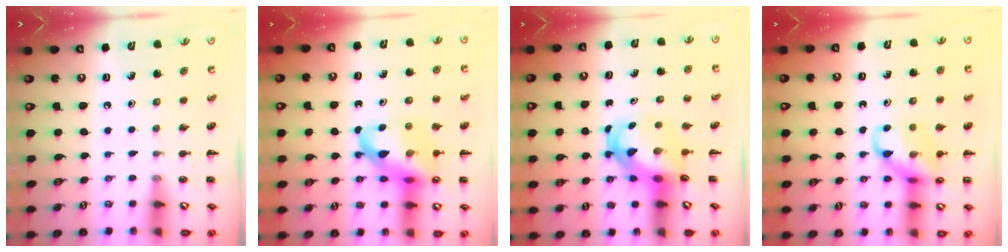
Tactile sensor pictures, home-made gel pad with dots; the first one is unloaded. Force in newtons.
{"total": 15.9, "press": 15.4, "slide": 3.8}
{"total": 6.0, "press": 5.8, "slide": 1.2}
{"total": 11.7, "press": 11.7, "slide": 0.7}